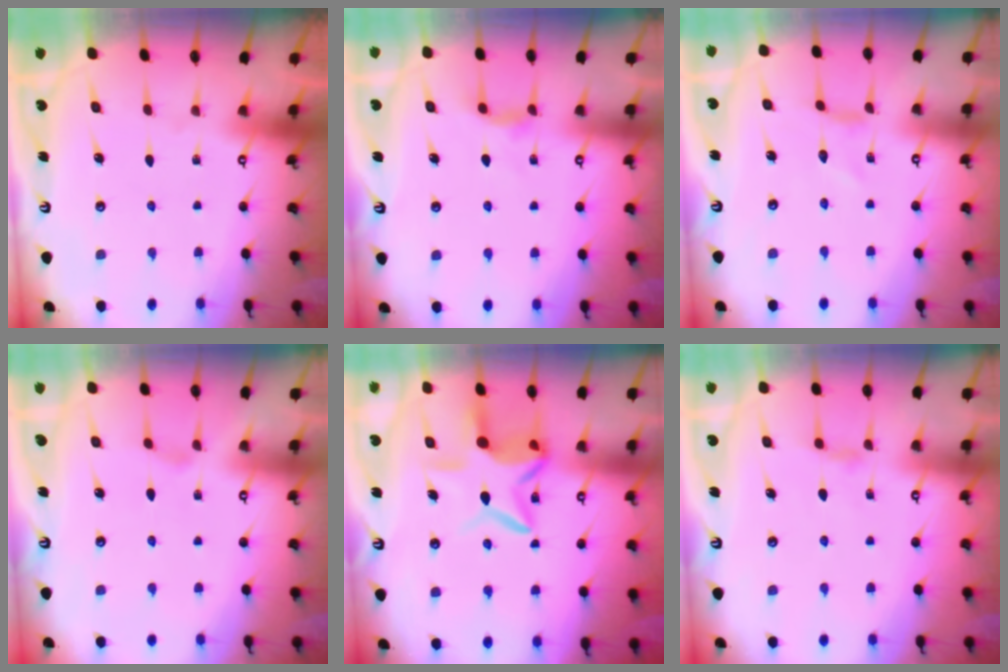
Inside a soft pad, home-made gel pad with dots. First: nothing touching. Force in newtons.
{"total": 4.8, "press": 4.8, "slide": 0.7}
{"total": 0.0}
{"total": 0.7, "press": 0.6, "slide": 0.2}
{"total": 11.0, "press": 11.0, "slide": 1.0}
{"total": 2.4, "press": 2.3, "slide": 0.4}